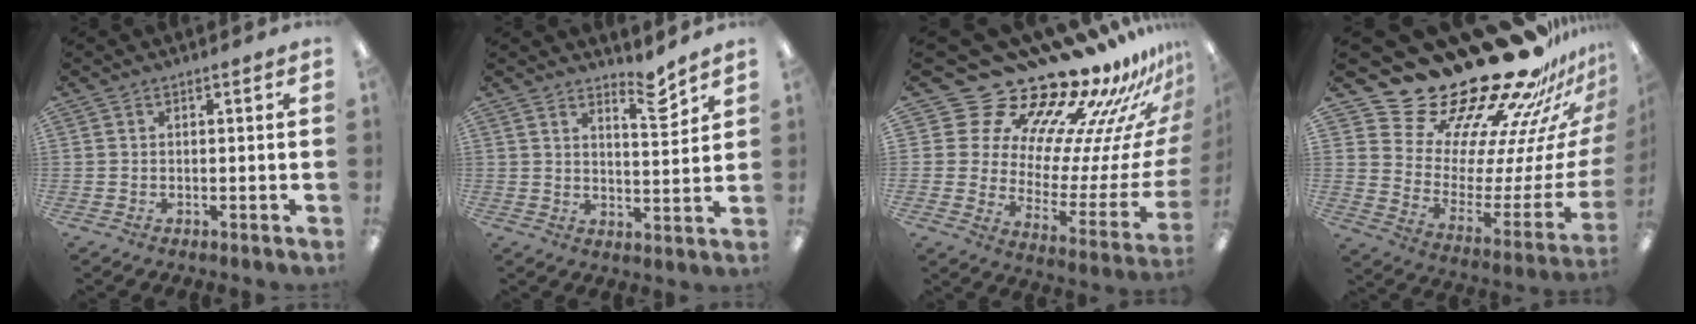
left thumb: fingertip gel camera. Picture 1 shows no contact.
{"total": 7.0, "force": [5.5, 1.5, 4.0], "torque": [-0.046, -0.041, 0.088]}
{"total": 23.5, "force": [19.3, 9.8, 9.0], "torque": [-0.129, -0.174, 0.350]}
{"total": 27.8, "force": [24.8, 8.9, 8.7], "torque": [-0.115, -0.220, 0.450]}